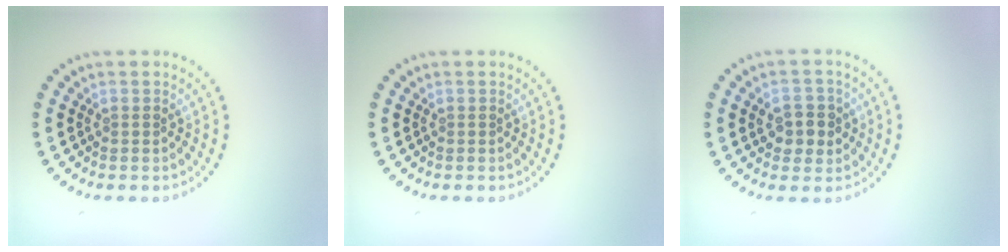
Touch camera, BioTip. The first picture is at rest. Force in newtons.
{"total": 0.0}
{"total": 2.8, "press": 2.8, "slide": 0.4}